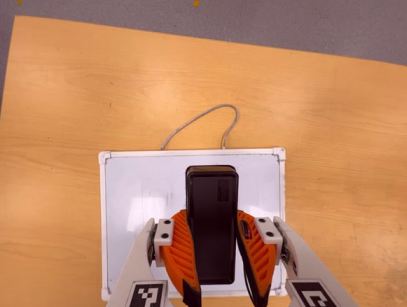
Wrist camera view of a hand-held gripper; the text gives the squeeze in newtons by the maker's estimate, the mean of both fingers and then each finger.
{"total": 10.8, "left": 8.9, "right": 12.7}